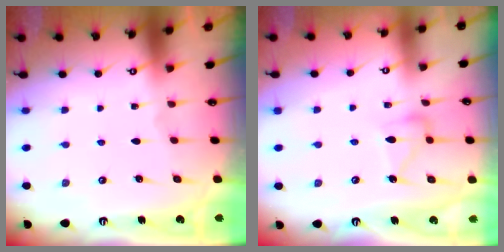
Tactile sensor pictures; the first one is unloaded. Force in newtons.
{"total": 8.3, "press": 8.2, "slide": 0.6}